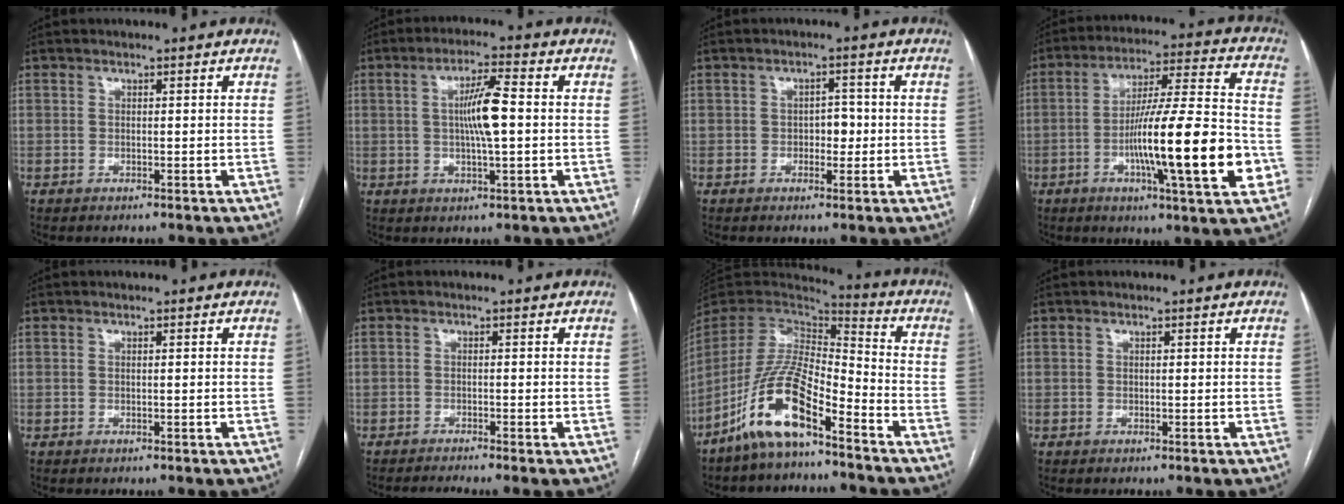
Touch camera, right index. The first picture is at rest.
{"total": 7.0, "force": [0.3, 0.5, 7.0], "torque": [-0.128, 0.003, 0.002]}
{"total": 2.7, "force": [-0.4, 1.6, 2.1], "torque": [-0.024, 0.006, -0.005]}
{"total": 19.8, "force": [-5.2, 1.1, 19.0], "torque": [-0.285, -0.002, -0.079]}
{"total": 0.0}
{"total": 3.6, "force": [-3.0, -0.8, 1.8], "torque": [-0.024, -0.002, -0.047]}
{"total": 13.5, "force": [-8.6, 3.3, 9.9], "torque": [-0.207, 0.004, -0.163]}
{"total": 0.0}